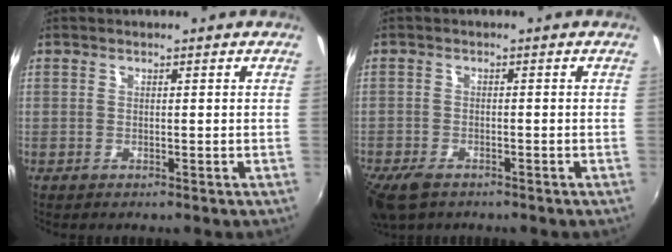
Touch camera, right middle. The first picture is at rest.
{"total": 6.6, "force": [-4.8, 3.0, 3.4], "torque": [-0.092, -0.026, -0.092]}